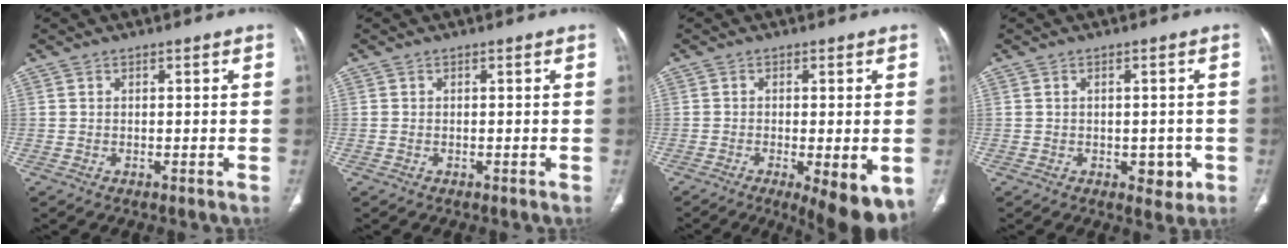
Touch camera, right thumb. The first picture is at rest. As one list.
[{"total": 0.0}, {"total": 10.9, "force": [-4.4, 3.1, 9.5], "torque": [-0.127, -0.015, -0.061]}, {"total": 3.7, "force": [-1.0, 2.4, 2.7], "torque": [-0.015, 0.002, -0.006]}]